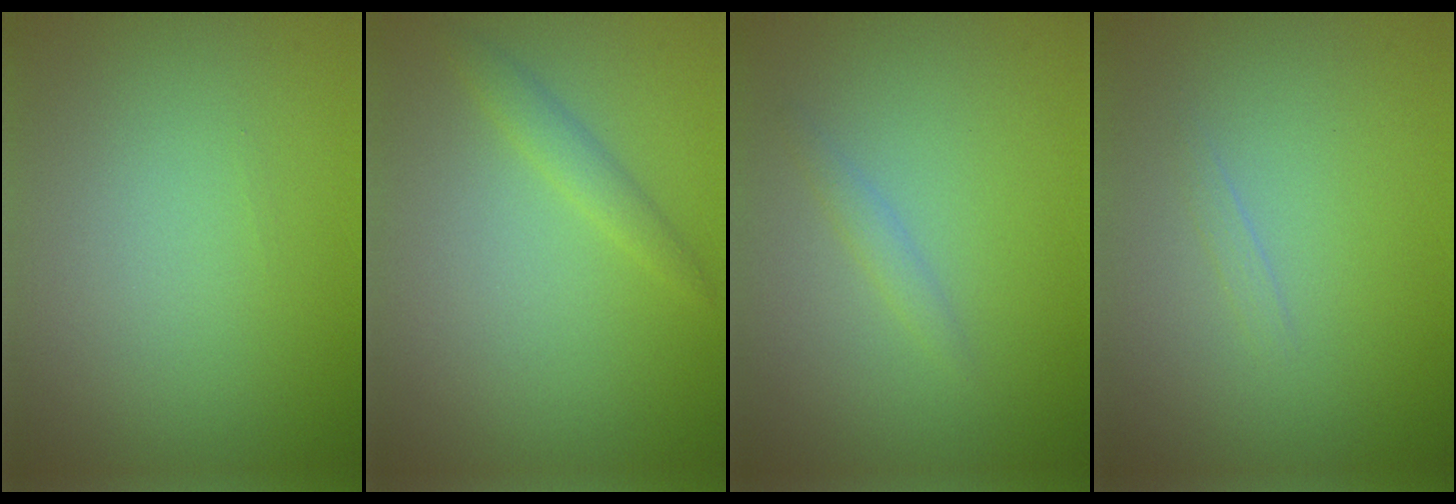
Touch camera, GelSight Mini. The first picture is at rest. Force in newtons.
{"total": 1.5, "press": 1.5, "slide": 0.1}
{"total": 0.9, "press": 0.8, "slide": 0.0}
{"total": 0.5, "press": 0.5, "slide": 0.1}